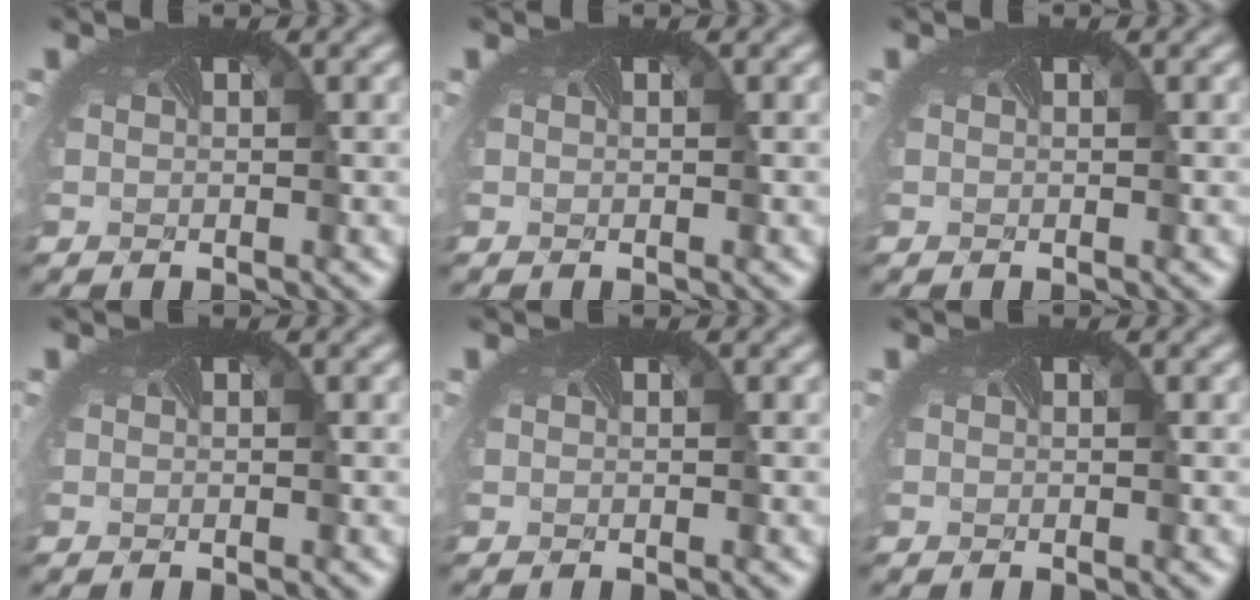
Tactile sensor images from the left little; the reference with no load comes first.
{"total": 0.0}
{"total": 0.0}
{"total": 0.0}
{"total": 0.0}
{"total": 0.0}